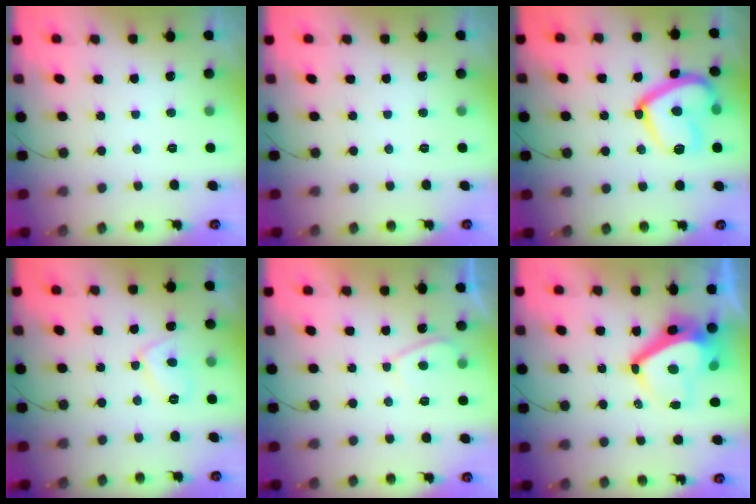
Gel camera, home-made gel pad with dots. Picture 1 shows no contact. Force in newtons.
{"total": 0.0}
{"total": 17.2, "press": 17.1, "slide": 1.4}
{"total": 6.7, "press": 6.7, "slide": 0.5}
{"total": 2.8, "press": 2.8, "slide": 0.7}
{"total": 10.9, "press": 10.7, "slide": 1.7}